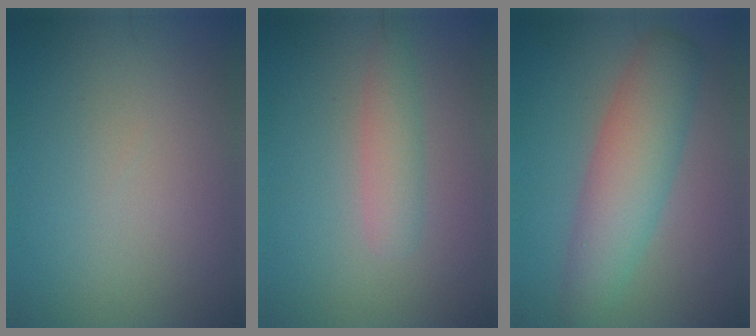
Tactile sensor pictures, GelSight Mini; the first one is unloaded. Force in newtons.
{"total": 2.3, "press": 2.3, "slide": 0.1}
{"total": 5.8, "press": 5.8, "slide": 0.2}